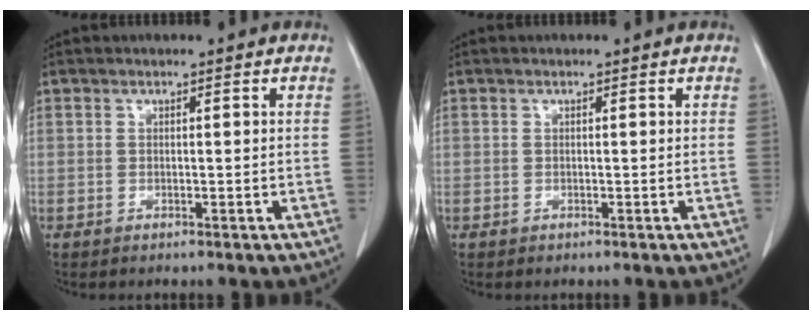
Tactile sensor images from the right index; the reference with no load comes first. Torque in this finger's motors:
{"motor_torque": [-0.15, -0.10, -0.17, -0.04]}